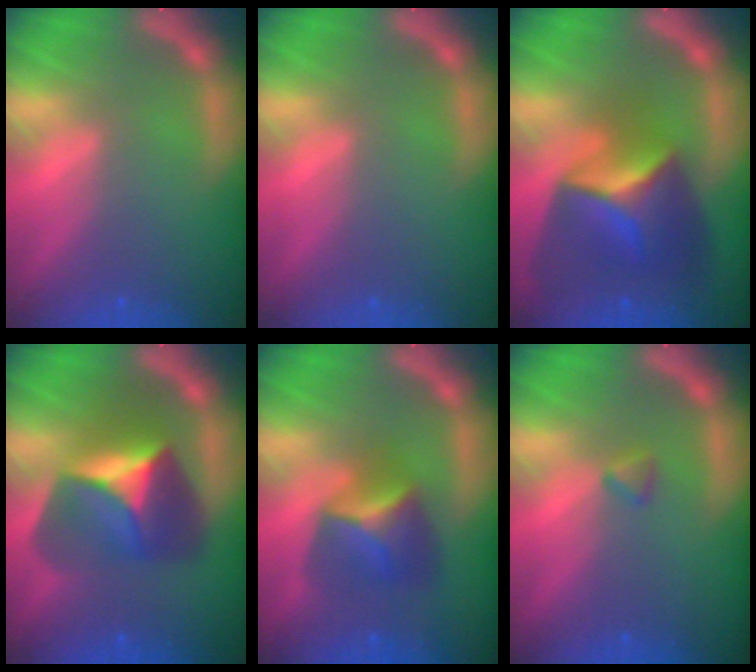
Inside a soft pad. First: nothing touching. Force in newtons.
{"total": 0.0}
{"total": 8.9}
{"total": 7.9}
{"total": 4.9}
{"total": 0.9}